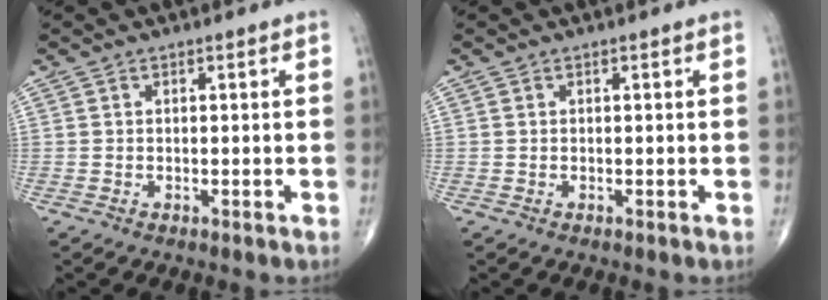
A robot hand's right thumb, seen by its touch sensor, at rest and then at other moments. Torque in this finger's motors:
{"motor_torque": [0.05, 0.13, -0.13, -0.14, 0.02]}